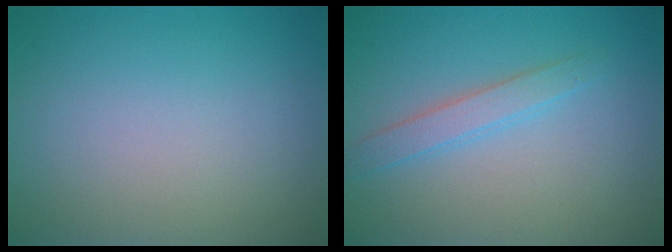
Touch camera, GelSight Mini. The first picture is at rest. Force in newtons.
{"total": 2.0, "press": 2.0, "slide": 0.0}